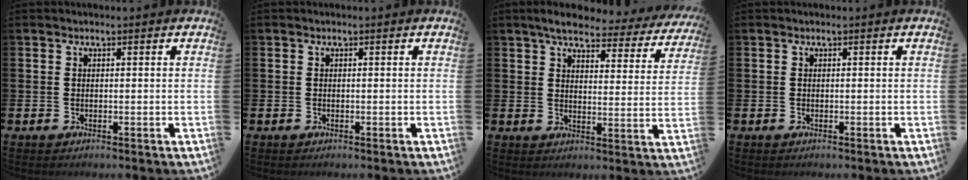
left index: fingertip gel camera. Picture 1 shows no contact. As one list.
[{"total": 0.0}, {"total": 5.2, "force": [4.7, 1.1, 2.0], "torque": [-0.052, -0.027, 0.076]}, {"total": 0.0}]